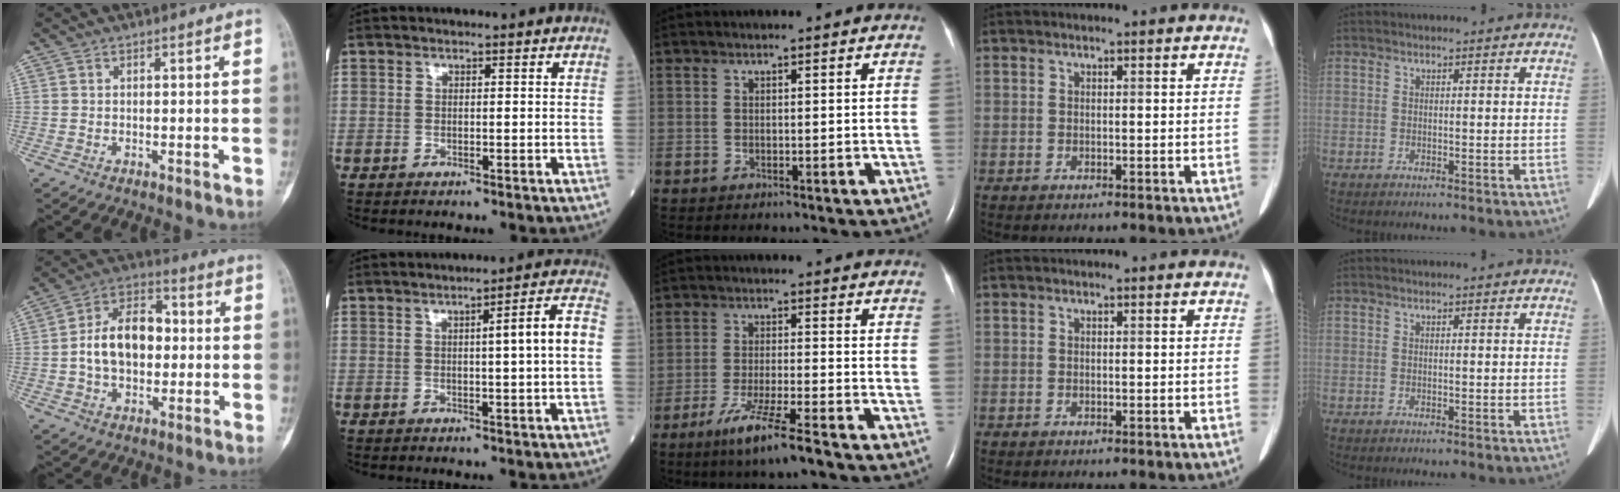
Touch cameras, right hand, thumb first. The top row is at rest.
{"thumb": {"total": 13.5, "force": [-0.1, 9.0, 10.1], "torque": [-0.149, 0.028, -0.008]}, "index": {"total": 6.4, "force": [0.4, -0.6, 6.4], "torque": [-0.091, 0.010, 0.005]}, "middle": {"total": 8.0, "force": [-5.4, -0.1, 6.0], "torque": [-0.117, -0.020, -0.098]}}